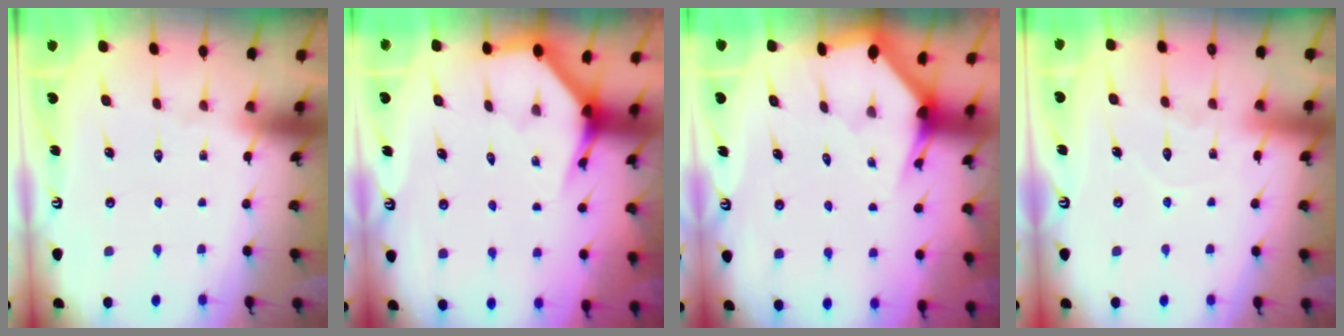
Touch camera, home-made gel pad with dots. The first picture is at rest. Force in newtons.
{"total": 3.9, "press": 3.9, "slide": 0.2}
{"total": 3.0, "press": 3.0, "slide": 0.2}
{"total": 6.4, "press": 6.4, "slide": 0.7}